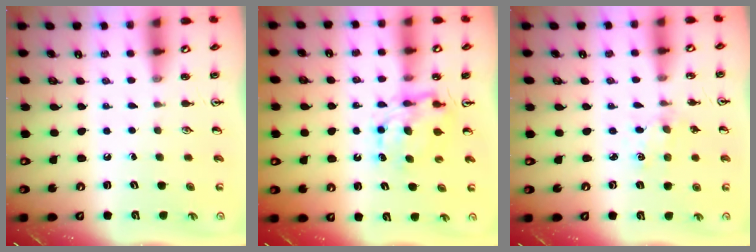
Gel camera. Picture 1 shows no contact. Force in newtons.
{"total": 7.3, "press": 7.3, "slide": 0.3}
{"total": 1.8, "press": 1.8, "slide": 0.3}